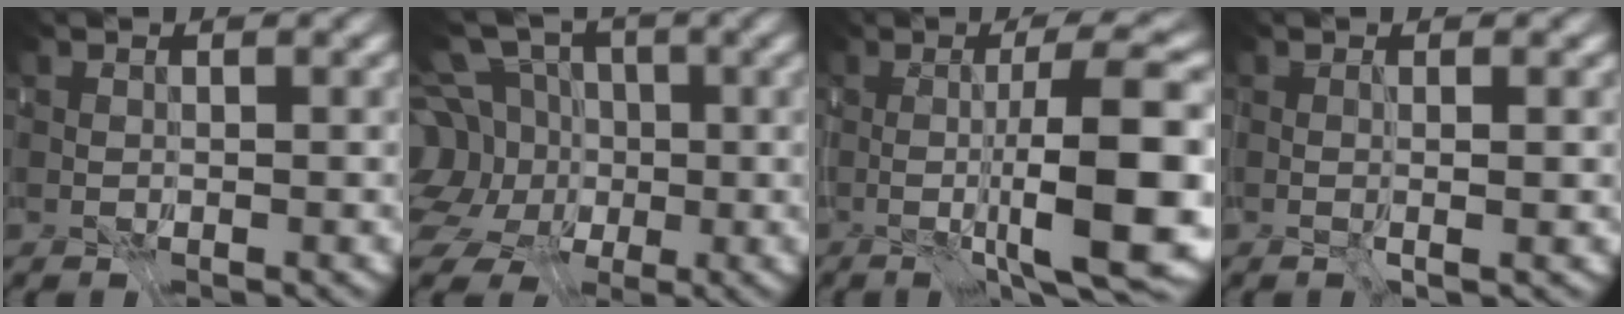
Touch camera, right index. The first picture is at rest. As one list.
[{"total": 12.0, "force": [-0.1, 10.2, 6.3], "torque": [-0.169, 0.009, -0.016]}, {"total": 9.2, "force": [-2.8, -1.0, 8.7], "torque": [-0.113, -0.018, -0.035]}, {"total": 1.3, "force": [-0.5, -1.1, 0.4], "torque": [0.018, -0.013, -0.006]}]